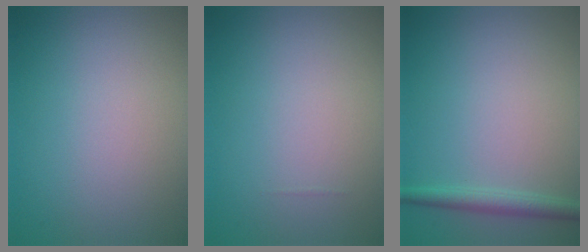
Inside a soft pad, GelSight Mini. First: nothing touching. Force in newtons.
{"total": 0.0}
{"total": 2.0, "press": 2.0, "slide": 0.1}